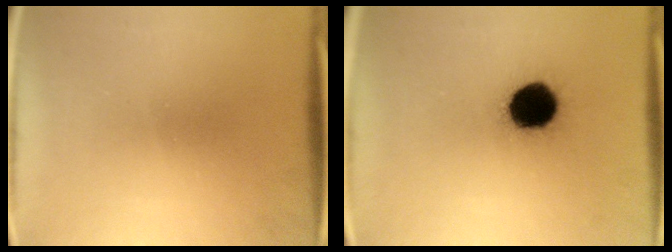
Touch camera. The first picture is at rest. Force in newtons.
{"total": 14.5}